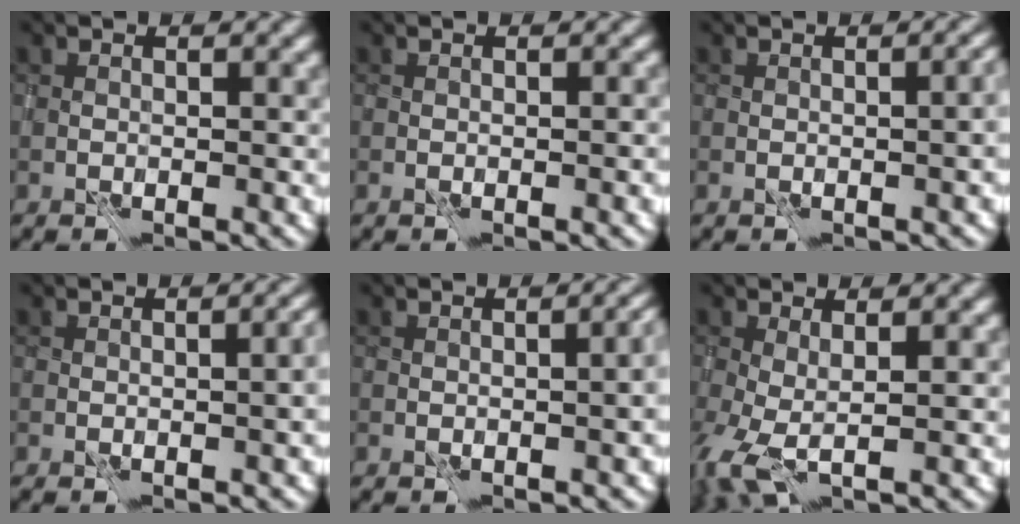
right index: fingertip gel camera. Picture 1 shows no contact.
{"total": 0.7, "force": [-0.3, 0.0, 0.7], "torque": [-0.006, 0.004, -0.001]}
{"total": 4.4, "force": [-0.7, 2.1, 3.9], "torque": [-0.014, 0.004, 0.002]}
{"total": 5.0, "force": [-0.8, 2.4, 4.4], "torque": [-0.020, 0.002, 0.000]}
{"total": 5.8, "force": [-0.8, 2.8, 5.0], "torque": [-0.019, 0.000, 0.000]}
{"total": 3.0, "force": [-0.4, 1.1, 2.7], "torque": [-0.073, -0.010, -0.014]}